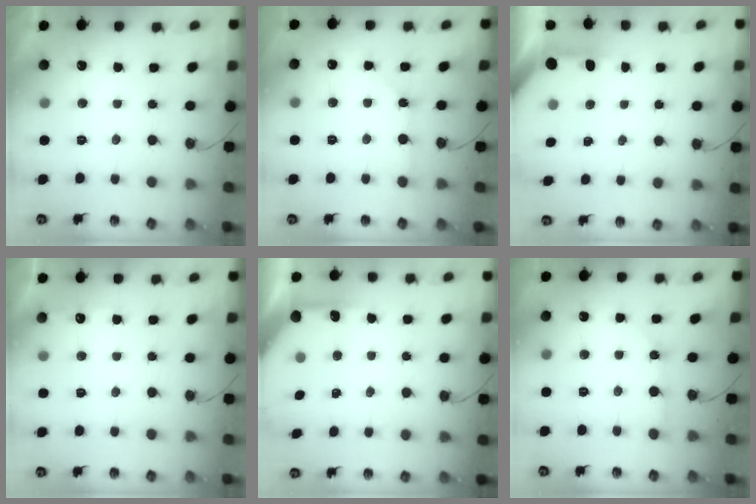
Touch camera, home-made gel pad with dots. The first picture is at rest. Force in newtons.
{"total": 1.5, "press": 1.5, "slide": 0.3}
{"total": 3.8, "press": 3.7, "slide": 0.3}
{"total": 4.2, "press": 4.2, "slide": 0.6}
{"total": 5.2, "press": 5.2, "slide": 0.3}
{"total": 2.5, "press": 2.5, "slide": 0.3}